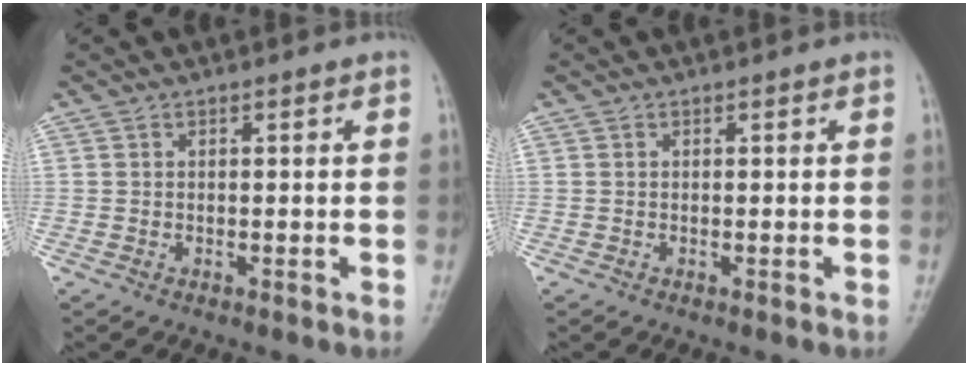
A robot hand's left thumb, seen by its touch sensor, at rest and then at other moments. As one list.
[{"total": 0.0}]